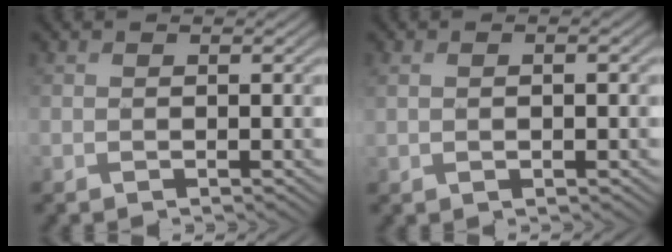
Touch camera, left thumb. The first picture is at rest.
{"total": 2.0, "force": [0.1, 0.7, 1.8], "torque": [-0.033, -0.007, 0.006]}